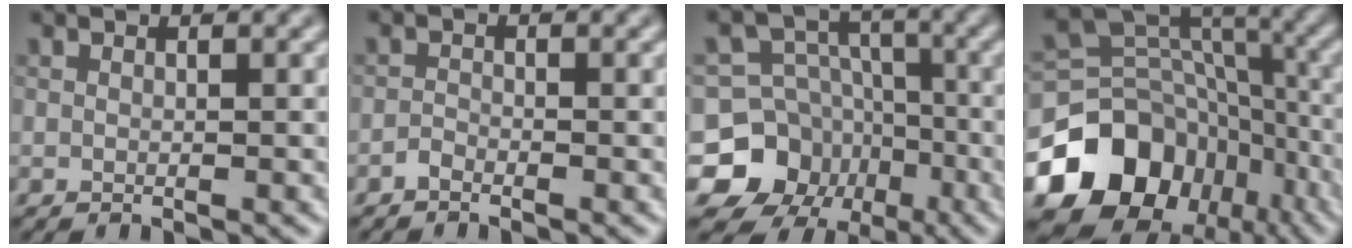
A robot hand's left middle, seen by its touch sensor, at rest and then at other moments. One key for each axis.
{"total": 0.7, "fx": -0.6, "fy": 0.2, "fz": 0.3, "tx": -0.005, "ty": 0.001, "tz": -0.015}
{"total": 11.4, "fx": -5.5, "fy": 9.6, "fz": 2.7, "tx": -0.048, "ty": -0.012, "tz": -0.118}
{"total": 16.5, "fx": -8.4, "fy": 12.6, "fz": 6.6, "tx": -0.143, "ty": -0.011, "tz": -0.127}